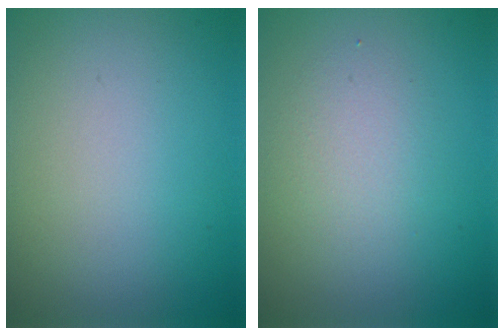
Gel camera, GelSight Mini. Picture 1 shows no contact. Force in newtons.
{"total": 2.2, "press": 2.2, "slide": 0.2}